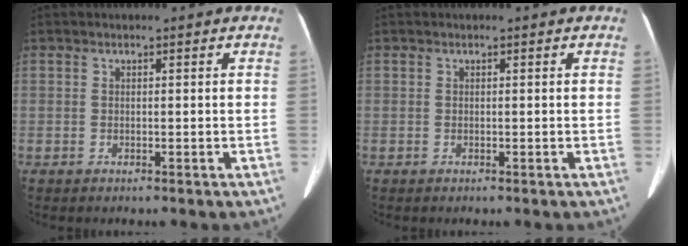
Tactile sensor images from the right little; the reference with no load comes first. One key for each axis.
{"total": 0.0}